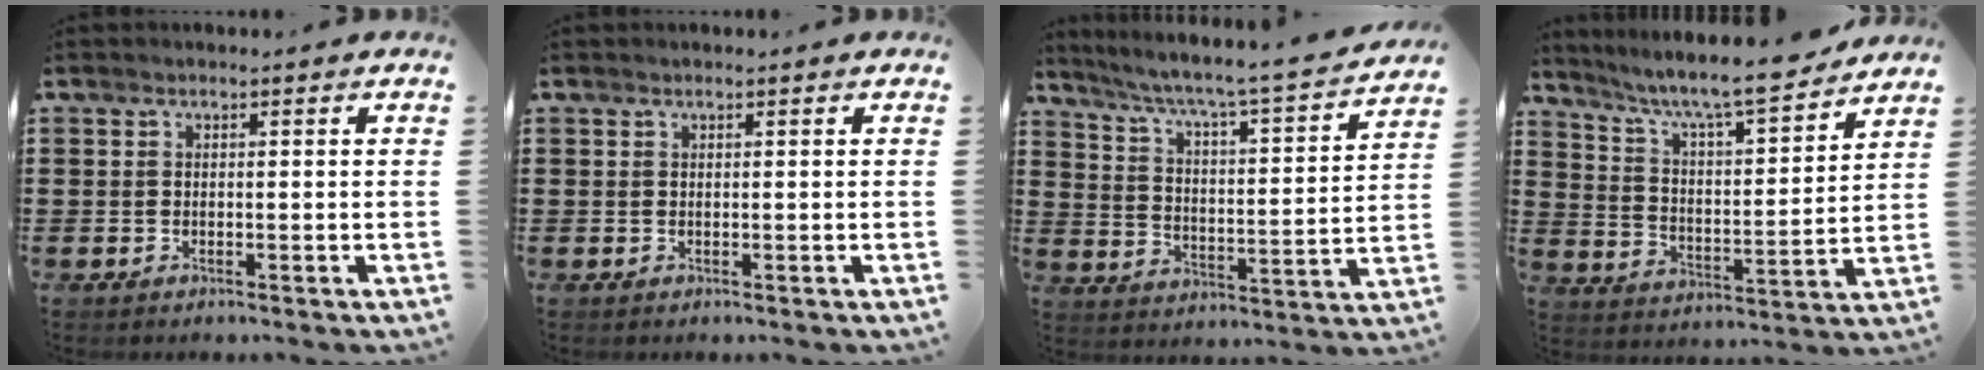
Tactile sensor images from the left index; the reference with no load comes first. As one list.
[{"total": 0.0}, {"total": 5.0, "force": [4.3, -0.4, 2.6], "torque": [-0.071, -0.041, 0.060]}, {"total": 7.9, "force": [7.0, 0.3, 3.6], "torque": [-0.097, -0.047, 0.113]}]